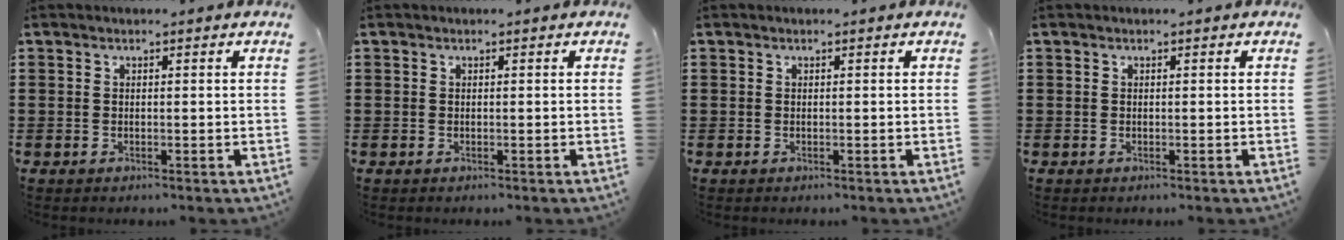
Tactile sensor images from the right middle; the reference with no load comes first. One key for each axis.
{"total": 0.0}
{"total": 0.0}
{"total": 0.0}